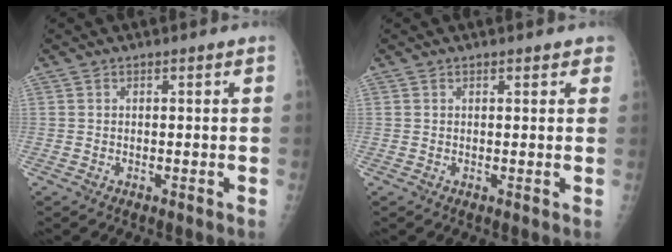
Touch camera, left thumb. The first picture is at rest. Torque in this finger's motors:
{"motor_torque": [-0.10, -0.03, 0.09, 0.13, 0.01]}